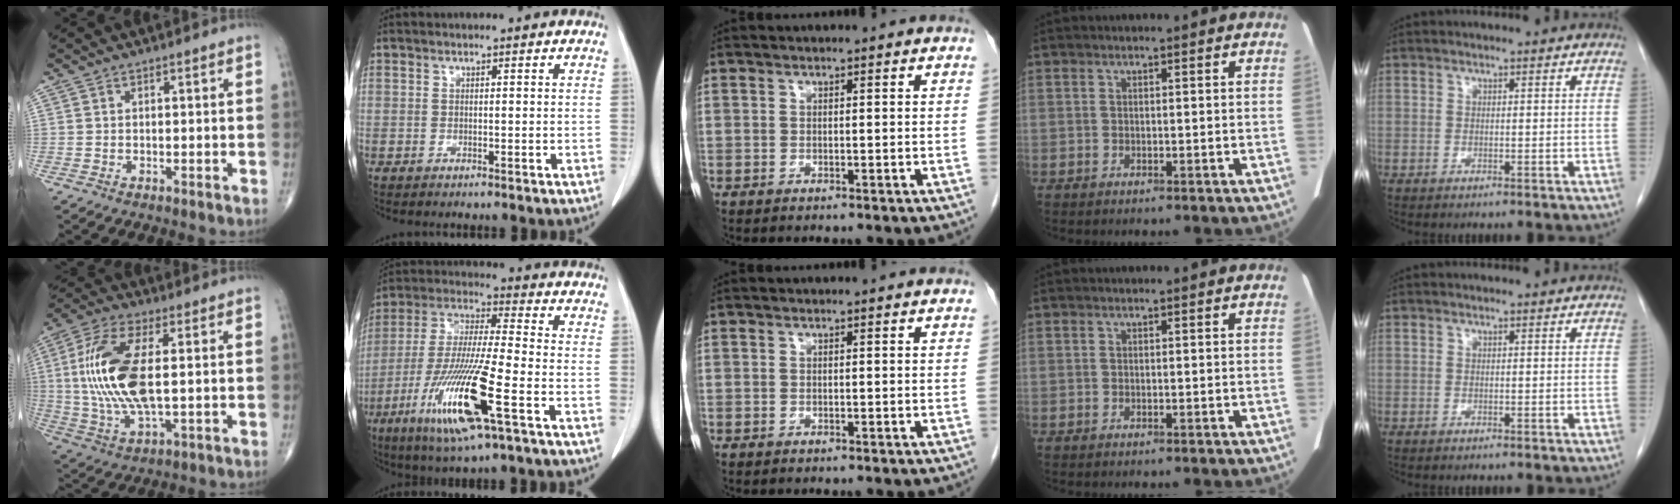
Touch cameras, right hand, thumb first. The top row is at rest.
{"thumb": {"total": 17.0, "force": [1.5, 6.8, 15.5], "torque": [-0.334, 0.000, 0.030]}, "index": {"total": 16.6, "force": [-6.8, 0.8, 15.1], "torque": [-0.315, -0.026, -0.125]}}